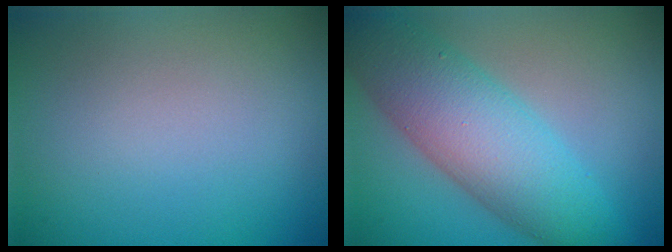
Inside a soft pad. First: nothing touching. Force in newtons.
{"total": 8.7, "press": 8.7, "slide": 0.1}